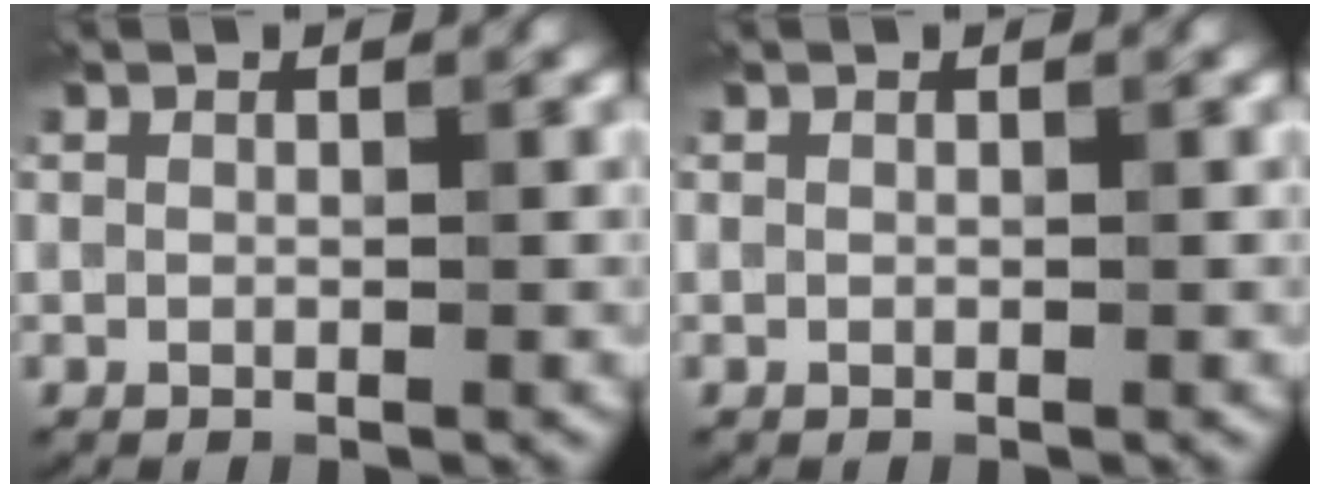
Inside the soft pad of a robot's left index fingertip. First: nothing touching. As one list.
[{"total": 0.0}]